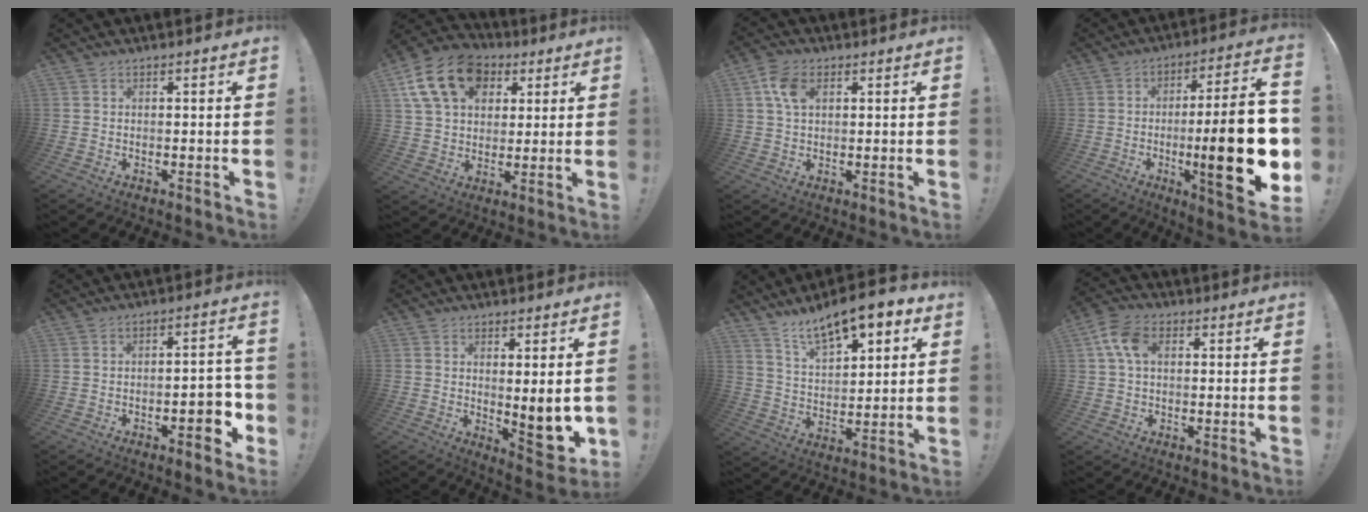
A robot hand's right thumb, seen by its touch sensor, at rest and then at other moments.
{"total": 18.4, "force": [7.3, 13.3, 10.4], "torque": [-0.167, -0.024, 0.137]}
{"total": 7.1, "force": [2.4, 4.4, 5.0], "torque": [-0.091, 0.000, 0.046]}
{"total": 25.1, "force": [-4.2, 5.1, 24.2], "torque": [-0.366, 0.010, -0.060]}
{"total": 8.2, "force": [-3.3, 3.4, 6.7], "torque": [-0.067, 0.013, -0.054]}
{"total": 9.4, "force": [0.7, 2.4, 9.1], "torque": [-0.109, -0.026, 0.015]}
{"total": 13.5, "force": [9.9, 5.3, 7.5], "torque": [-0.125, -0.069, 0.175]}
{"total": 8.9, "force": [2.0, 5.9, 6.4], "torque": [-0.128, 0.013, 0.040]}